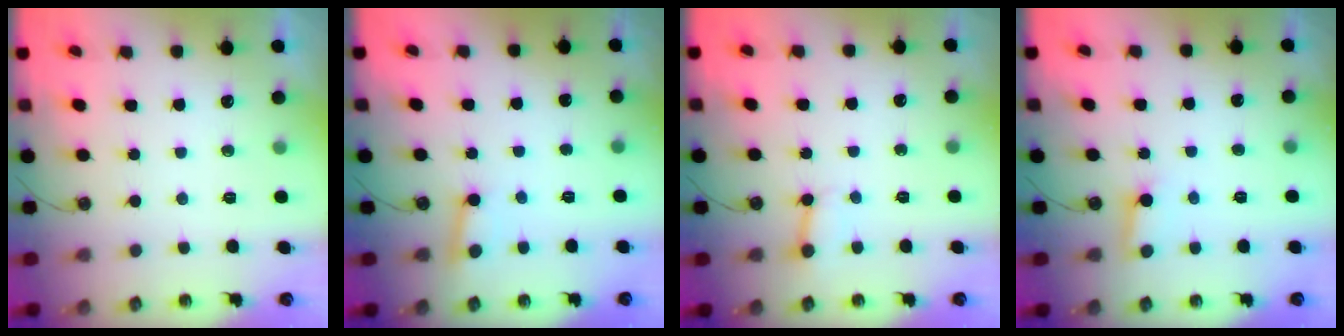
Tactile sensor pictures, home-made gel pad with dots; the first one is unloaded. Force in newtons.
{"total": 3.3, "press": 3.3, "slide": 0.4}
{"total": 4.0, "press": 3.9, "slide": 0.4}
{"total": 3.3, "press": 3.3, "slide": 0.2}